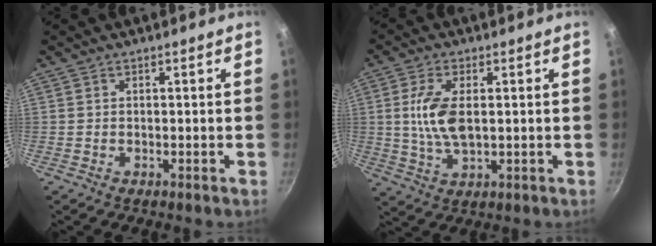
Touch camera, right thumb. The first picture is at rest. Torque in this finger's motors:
{"motor_torque": [0.18, 0.25, 0.86, 0.52, 0.10]}